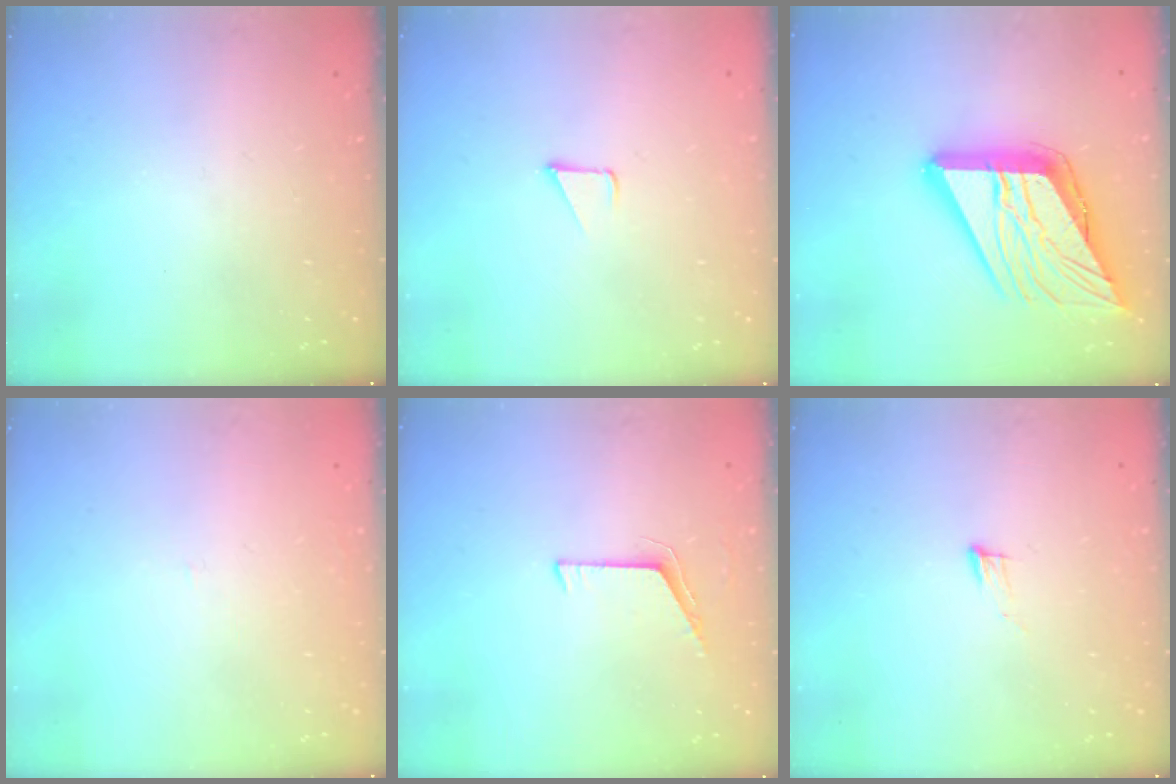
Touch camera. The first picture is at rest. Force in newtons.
{"total": 1.7, "press": 1.7, "slide": 0.1}
{"total": 24.2, "press": 24.1, "slide": 2.8}
{"total": 0.9, "press": 0.9, "slide": 0.1}
{"total": 6.1, "press": 6.0, "slide": 0.6}
{"total": 5.2, "press": 5.1, "slide": 1.0}